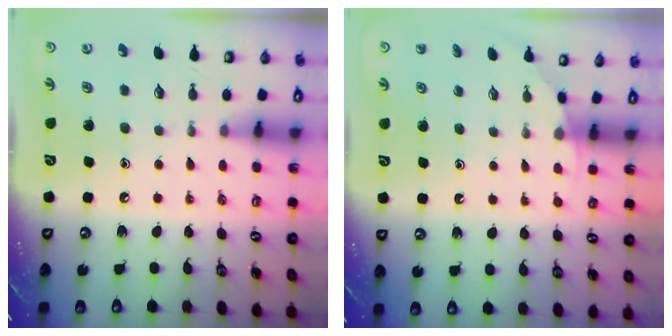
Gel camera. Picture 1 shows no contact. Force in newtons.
{"total": 2.7, "press": 2.7, "slide": 0.1}